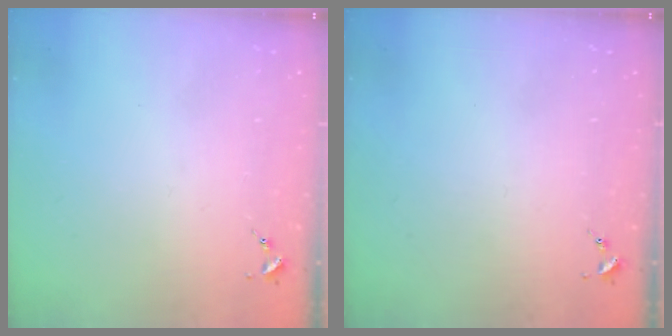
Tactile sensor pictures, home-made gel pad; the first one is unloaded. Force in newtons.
{"total": 0.0}